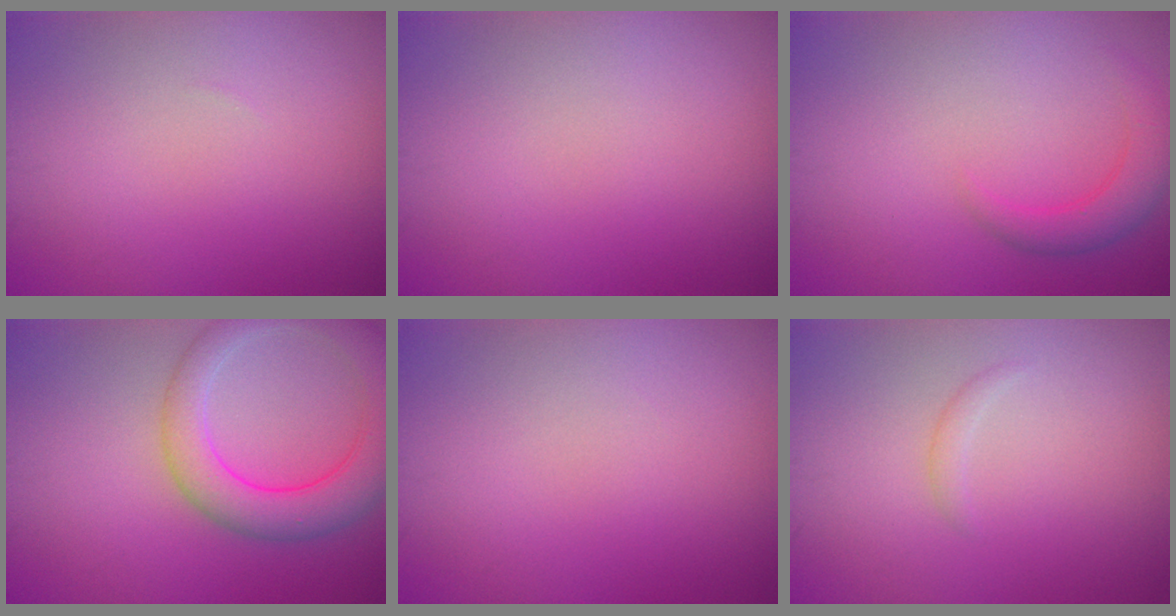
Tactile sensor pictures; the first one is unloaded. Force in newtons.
{"total": 0.0}
{"total": 2.6, "press": 2.5, "slide": 0.2}
{"total": 5.7, "press": 5.7, "slide": 0.3}
{"total": 0.0}
{"total": 0.7, "press": 0.7, "slide": 0.0}